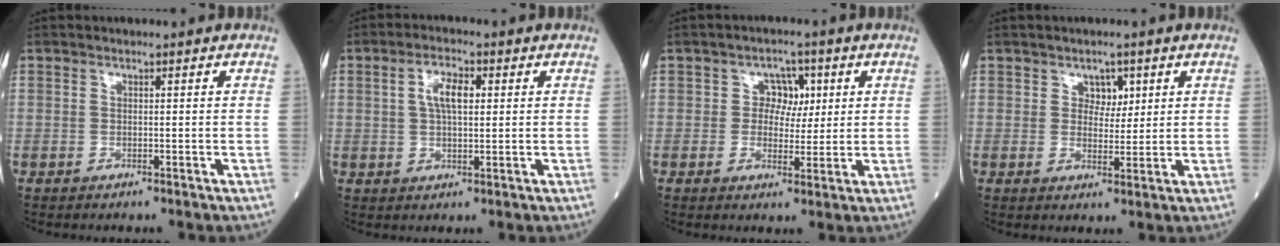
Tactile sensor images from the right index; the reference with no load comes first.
{"total": 5.0, "force": [1.4, 1.8, 4.4], "torque": [-0.088, 0.012, 0.027]}
{"total": 4.3, "force": [1.1, 3.4, 2.4], "torque": [-0.025, 0.010, 0.018]}
{"total": 3.1, "force": [1.6, 2.1, 1.7], "torque": [-0.018, 0.002, 0.027]}